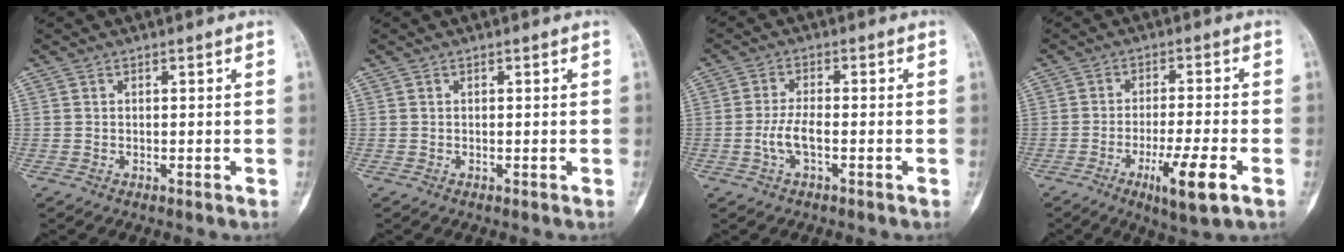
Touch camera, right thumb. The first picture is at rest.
{"total": 0.0}
{"total": 4.3, "force": [-1.3, 1.5, 3.8], "torque": [-0.086, 0.011, -0.028]}
{"total": 9.1, "force": [-3.9, 1.2, 8.1], "torque": [-0.148, 0.000, -0.061]}